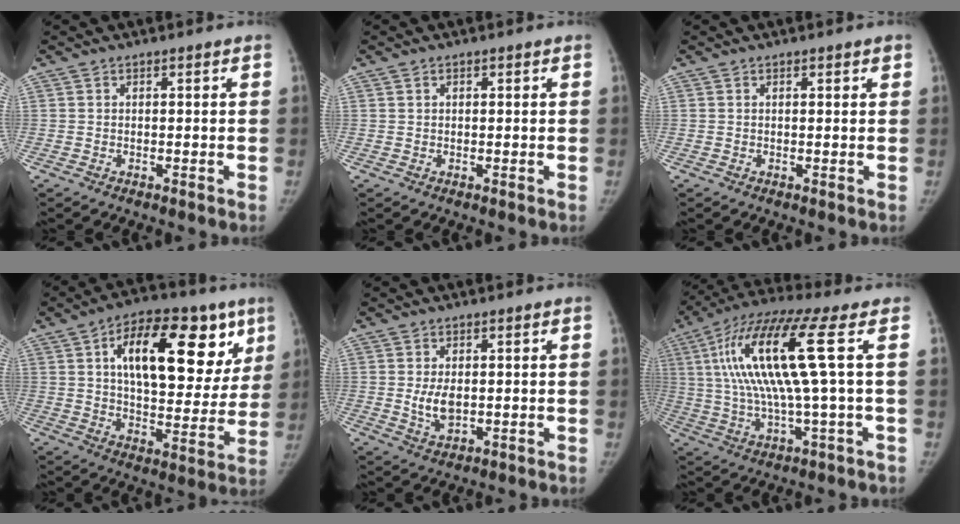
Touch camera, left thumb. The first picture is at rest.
{"total": 0.8, "force": [0.3, 0.6, 0.3], "torque": [0.000, 0.000, 0.005]}
{"total": 1.0, "force": [0.5, 0.4, 0.7], "torque": [-0.007, 0.000, 0.005]}
{"total": 24.6, "force": [9.4, 12.3, 19.1], "torque": [-0.233, -0.008, 0.142]}
{"total": 4.7, "force": [0.1, 2.7, 3.8], "torque": [-0.067, -0.011, 0.009]}
{"total": 18.1, "force": [3.7, 1.9, 17.6], "torque": [-0.378, 0.016, 0.062]}